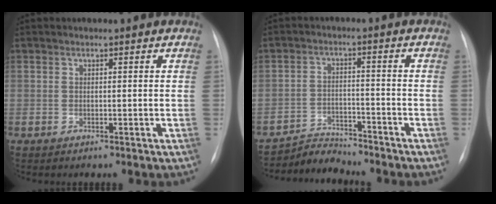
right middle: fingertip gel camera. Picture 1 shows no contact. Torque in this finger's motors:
{"motor_torque": [-0.38, -0.36, -0.09, -0.02]}